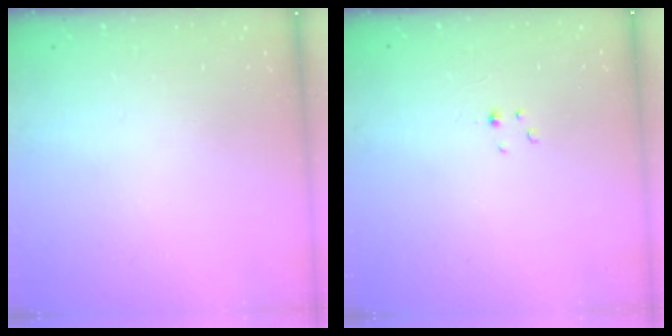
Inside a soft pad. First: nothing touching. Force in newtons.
{"total": 1.4, "press": 1.3, "slide": 0.2}